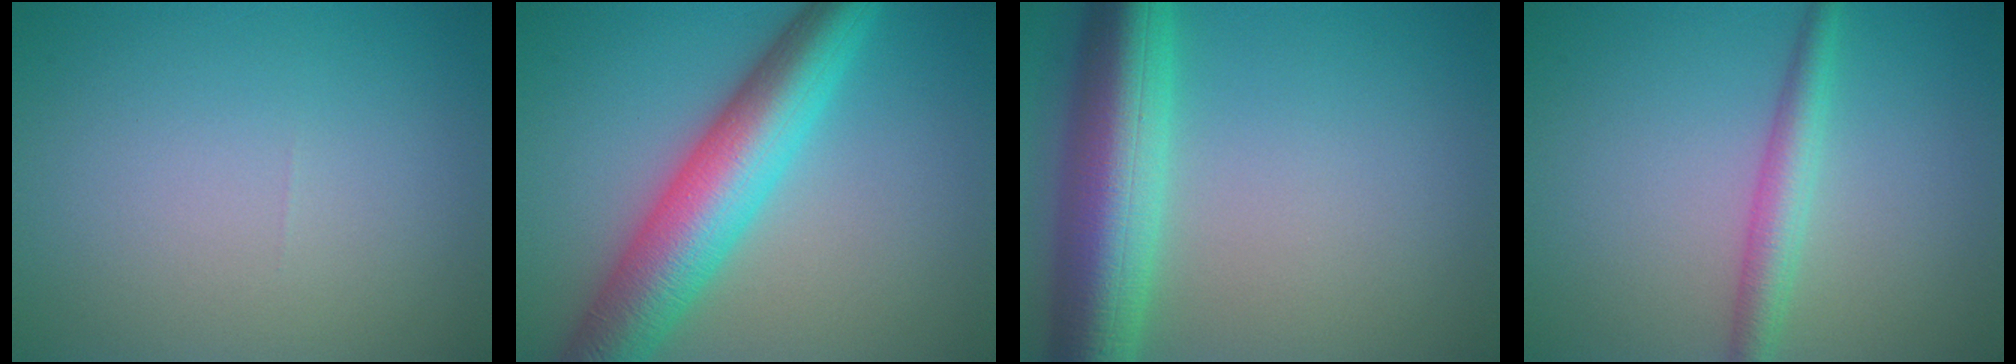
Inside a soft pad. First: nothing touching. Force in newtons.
{"total": 9.2, "press": 9.2, "slide": 0.0}
{"total": 9.4, "press": 9.4, "slide": 0.2}
{"total": 2.8, "press": 2.8, "slide": 0.0}